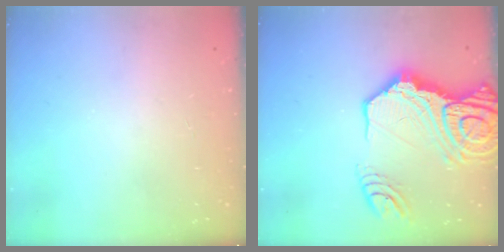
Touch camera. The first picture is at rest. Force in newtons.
{"total": 25.6, "press": 25.4, "slide": 3.6}